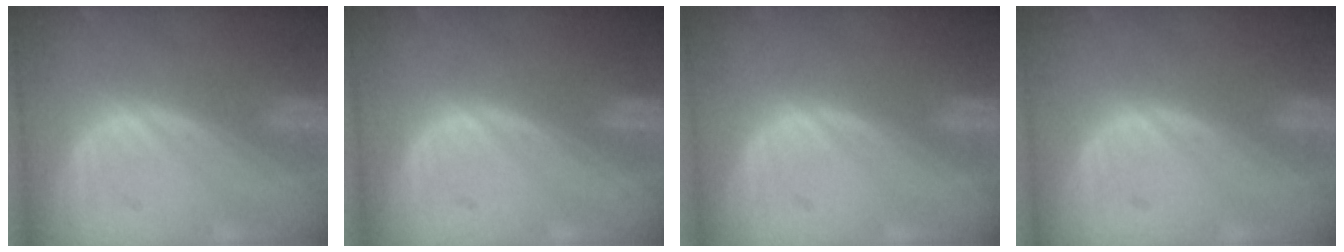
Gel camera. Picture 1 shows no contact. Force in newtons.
{"total": 0.0}
{"total": 0.0}
{"total": 0.0}